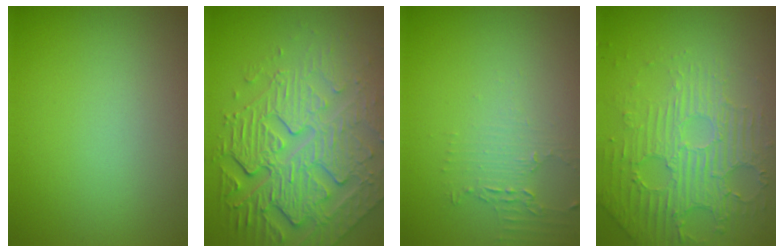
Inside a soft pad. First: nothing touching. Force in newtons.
{"total": 8.6, "press": 5.9, "slide": 6.3}
{"total": 2.2, "press": 1.6, "slide": 1.5}
{"total": 5.4, "press": 3.6, "slide": 4.0}